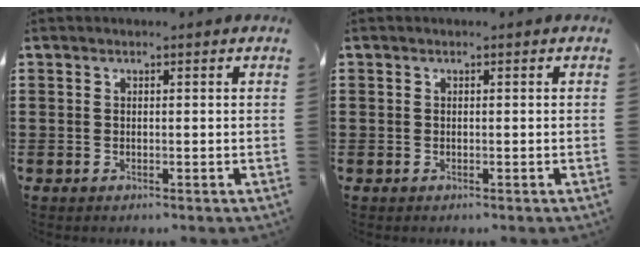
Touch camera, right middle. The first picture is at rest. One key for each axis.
{"total": 0.0}